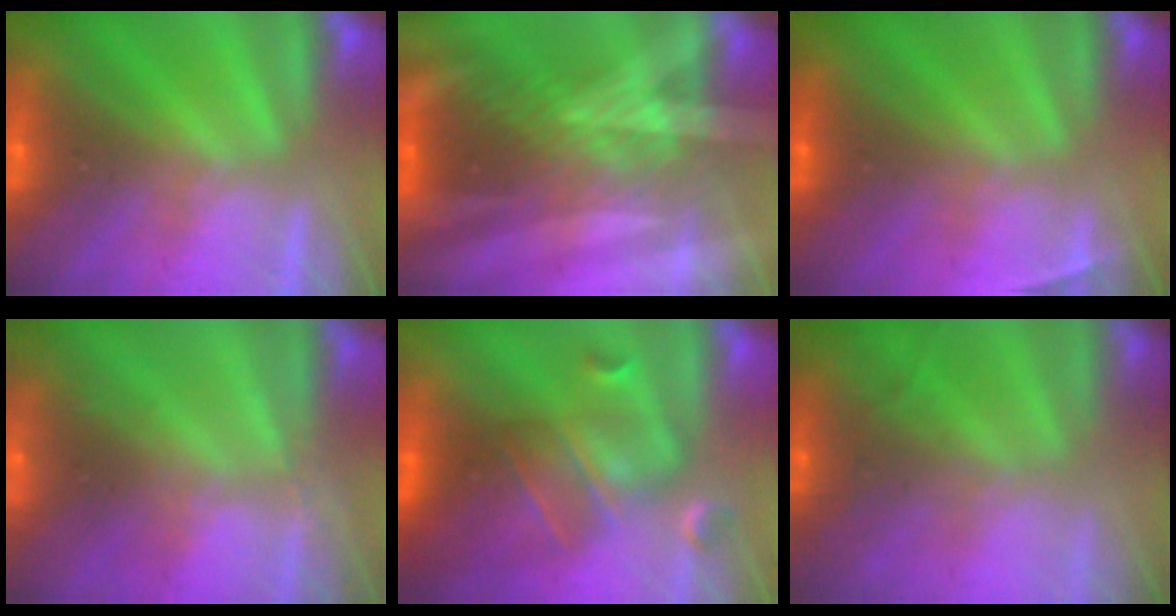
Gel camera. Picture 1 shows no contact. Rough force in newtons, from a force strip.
{"total": 3.0}
{"total": 2.3}
{"total": 2.1}
{"total": 5.7}
{"total": 10.3}